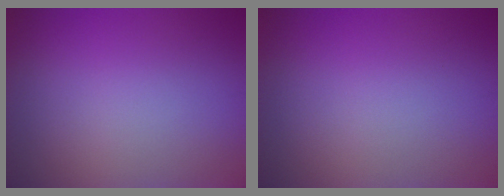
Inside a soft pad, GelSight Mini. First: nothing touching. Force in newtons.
{"total": 0.0}